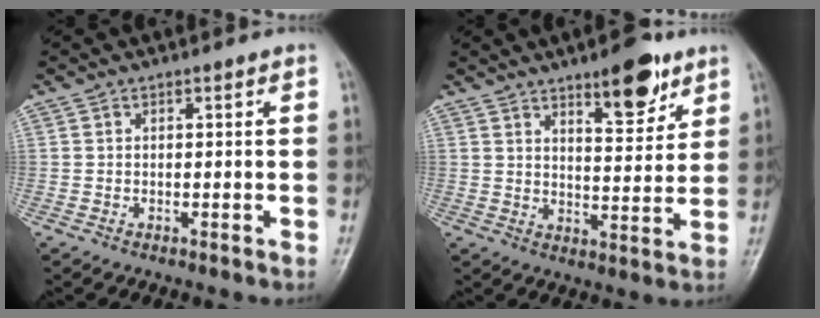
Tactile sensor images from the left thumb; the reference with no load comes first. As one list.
[{"total": 10.1, "force": [6.4, 3.6, 6.9], "torque": [-0.077, -0.039, 0.096]}]